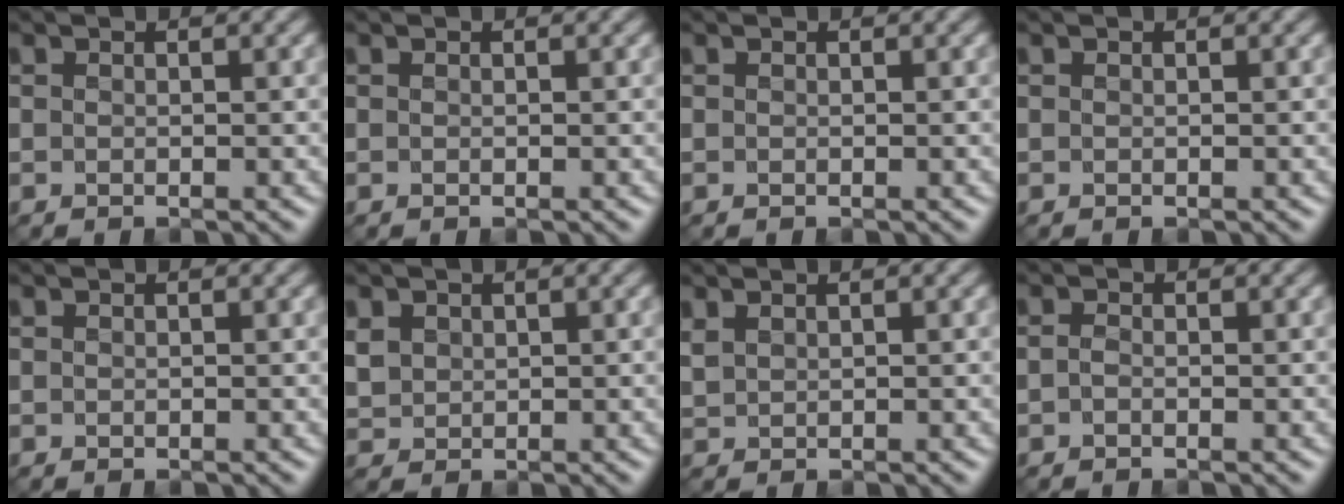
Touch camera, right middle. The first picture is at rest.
{"total": 0.0}
{"total": 0.0}
{"total": 0.0}
{"total": 0.0}
{"total": 2.0, "force": [0.8, 1.7, 0.7], "torque": [-0.023, -0.001, 0.019]}
{"total": 1.1, "force": [0.9, 0.5, 0.4], "torque": [-0.016, 0.000, 0.023]}
{"total": 0.6, "force": [-0.3, 0.4, 0.4], "torque": [-0.011, 0.000, -0.007]}